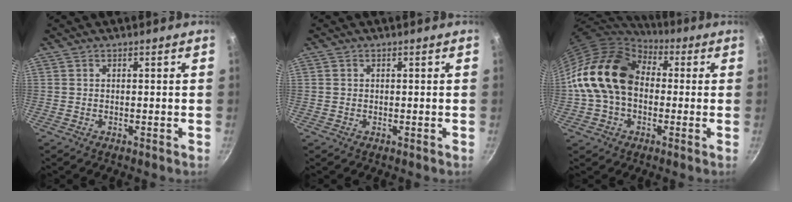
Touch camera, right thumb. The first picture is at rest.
{"total": 0.7, "force": [0.1, 0.6, 0.1], "torque": [-0.001, 0.003, 0.000]}
{"total": 17.6, "force": [0.8, 13.0, 11.8], "torque": [-0.192, 0.037, 0.004]}